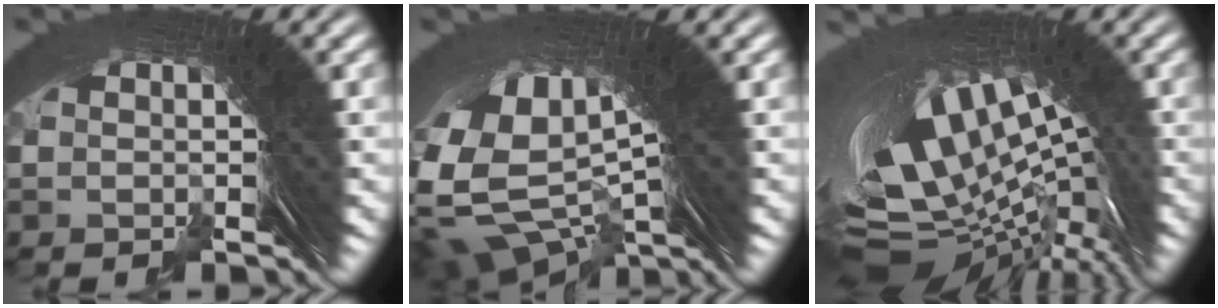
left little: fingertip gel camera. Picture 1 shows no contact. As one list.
[{"total": 13.3, "force": [-0.4, 9.4, 9.4], "torque": [-0.234, -0.057, 0.017]}, {"total": 17.3, "force": [-1.6, 10.6, 13.6], "torque": [-0.252, -0.049, 0.002]}]